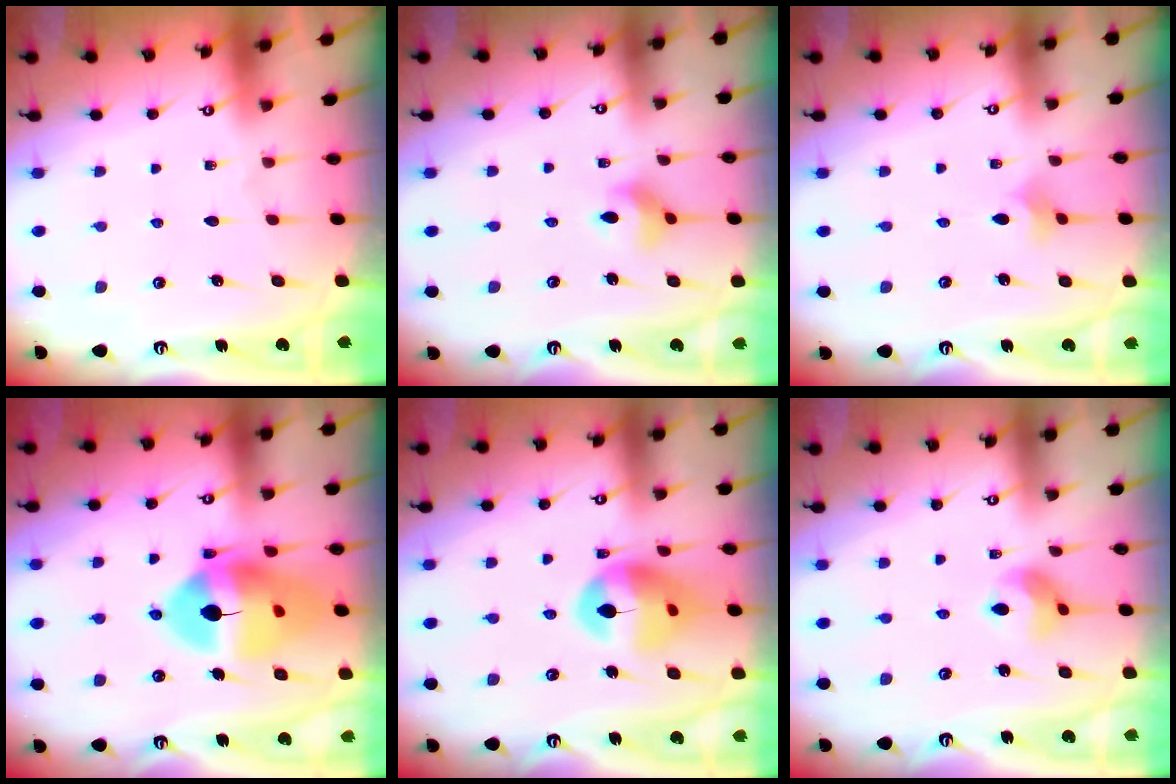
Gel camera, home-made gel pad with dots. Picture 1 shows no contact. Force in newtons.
{"total": 6.3, "press": 6.1, "slide": 1.5}
{"total": 2.4, "press": 2.4, "slide": 0.5}
{"total": 17.3, "press": 17.2, "slide": 1.7}
{"total": 14.3, "press": 14.1, "slide": 1.9}
{"total": 7.9, "press": 7.9, "slide": 0.4}